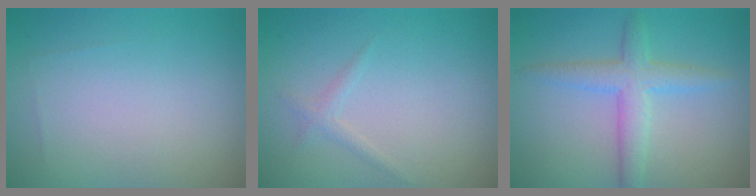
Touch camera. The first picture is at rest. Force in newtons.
{"total": 1.0, "press": 1.0, "slide": 0.0}
{"total": 3.5, "press": 3.5, "slide": 0.2}